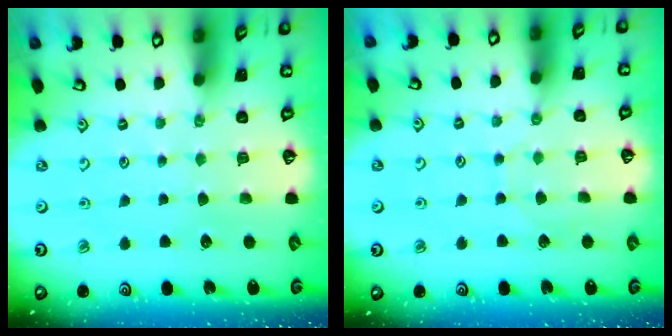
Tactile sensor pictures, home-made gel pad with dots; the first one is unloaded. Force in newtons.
{"total": 2.8, "press": 2.8, "slide": 0.3}